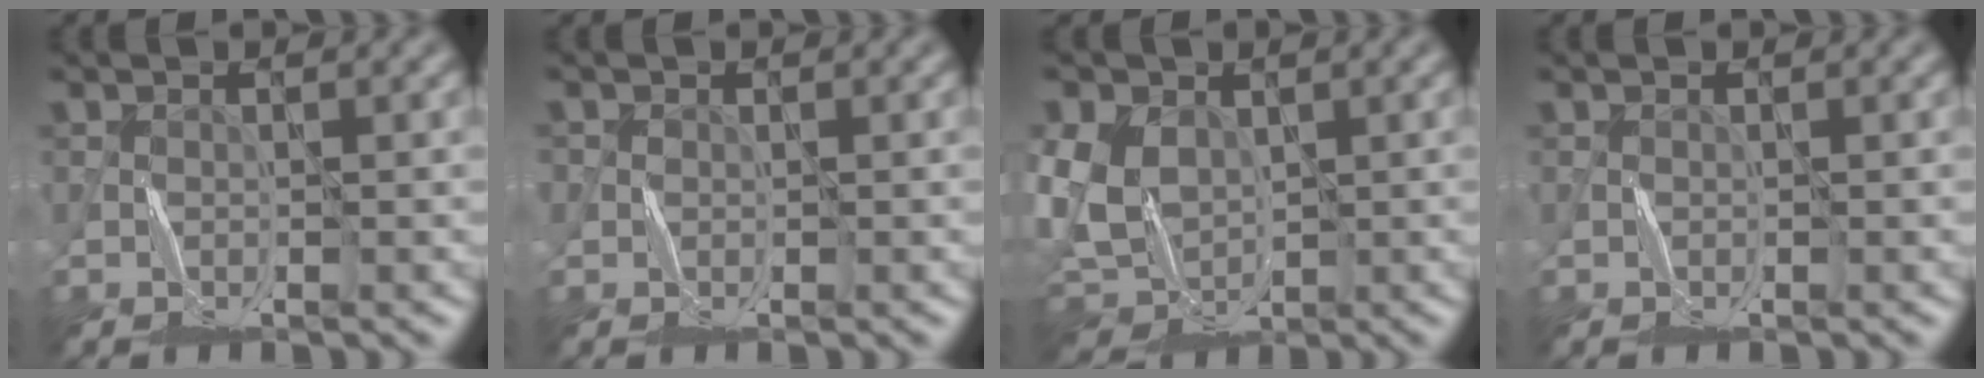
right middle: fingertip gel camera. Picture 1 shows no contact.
{"total": 0.5, "force": [0.1, 0.5, -0.2], "torque": [0.007, 0.001, -0.001]}
{"total": 6.2, "force": [0.8, 4.8, 3.9], "torque": [-0.095, -0.001, 0.005]}
{"total": 0.0}